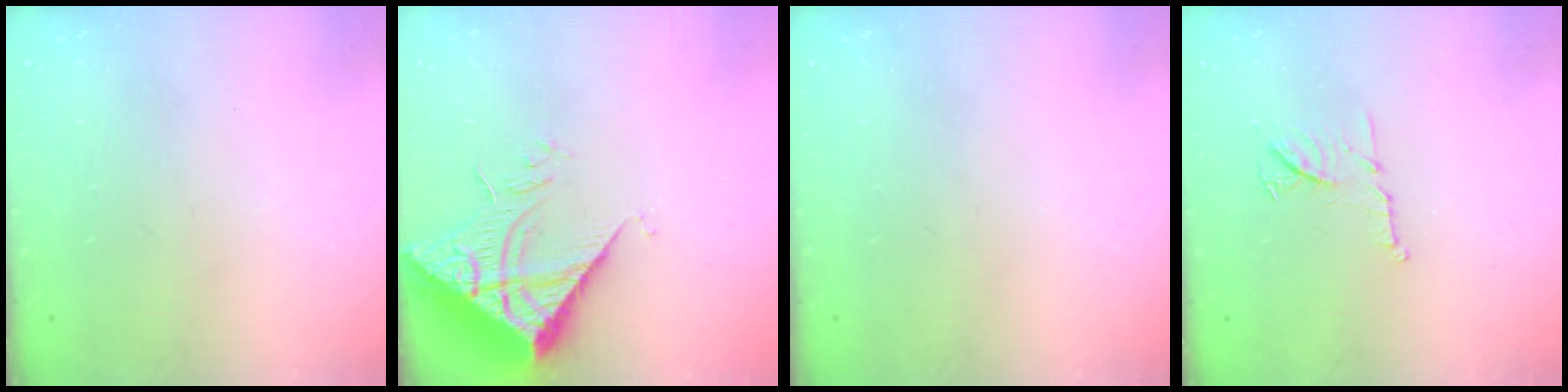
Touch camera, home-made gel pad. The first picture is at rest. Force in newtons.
{"total": 9.3, "press": 9.2, "slide": 1.2}
{"total": 0.0}
{"total": 9.1, "press": 9.1, "slide": 0.2}